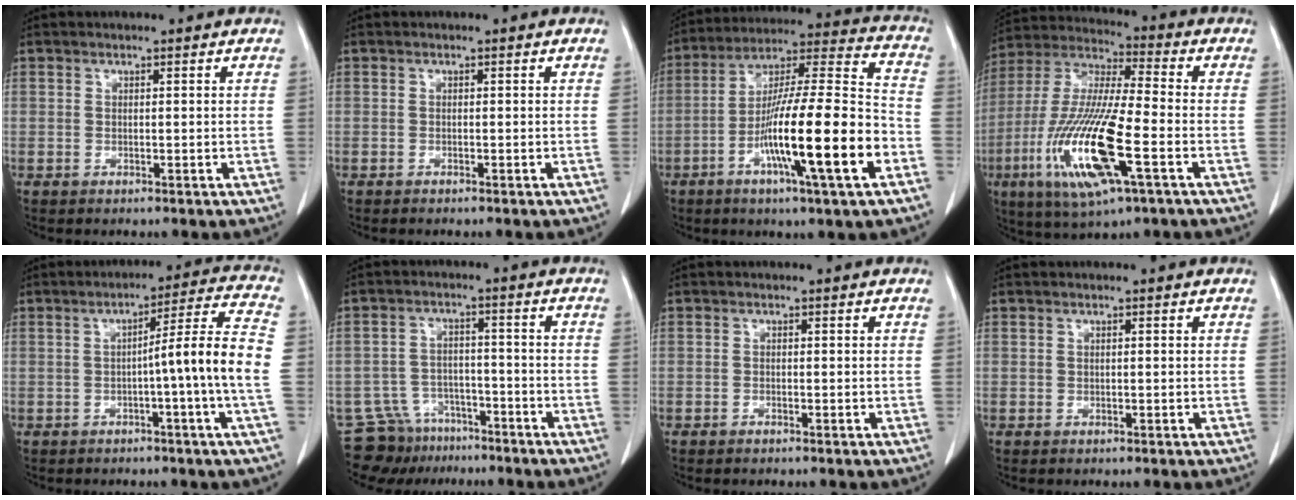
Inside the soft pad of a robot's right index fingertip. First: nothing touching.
{"total": 0.7, "force": [-0.6, 0.1, 0.3], "torque": [-0.009, -0.002, -0.009]}
{"total": 19.9, "force": [-6.9, 0.7, 18.6], "torque": [-0.308, -0.009, -0.116]}
{"total": 18.6, "force": [-5.9, 2.5, 17.5], "torque": [-0.369, -0.022, -0.105]}
{"total": 9.9, "force": [-1.7, -2.1, 9.5], "torque": [-0.135, 0.012, -0.026]}
{"total": 9.0, "force": [-7.4, 5.0, 0.2], "torque": [-0.005, 0.027, -0.117]}
{"total": 0.5, "force": [-0.5, 0.1, 0.2], "torque": [-0.009, -0.001, -0.009]}
{"total": 0.0}